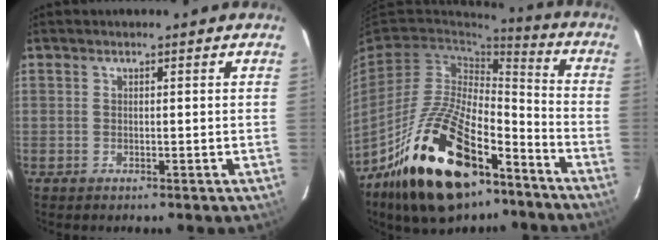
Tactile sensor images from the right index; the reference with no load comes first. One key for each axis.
{"total": 25.1, "fx": -15.2, "fy": 11.7, "fz": 16.2, "tx": -0.302, "ty": 0.003, "tz": -0.244}